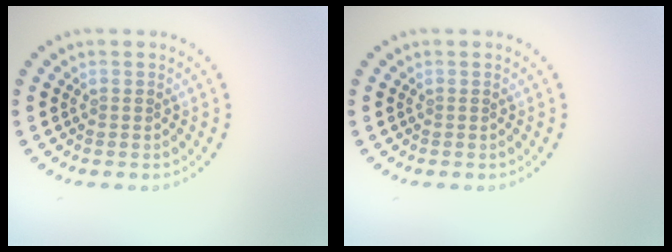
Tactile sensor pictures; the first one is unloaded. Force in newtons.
{"total": 0.0}